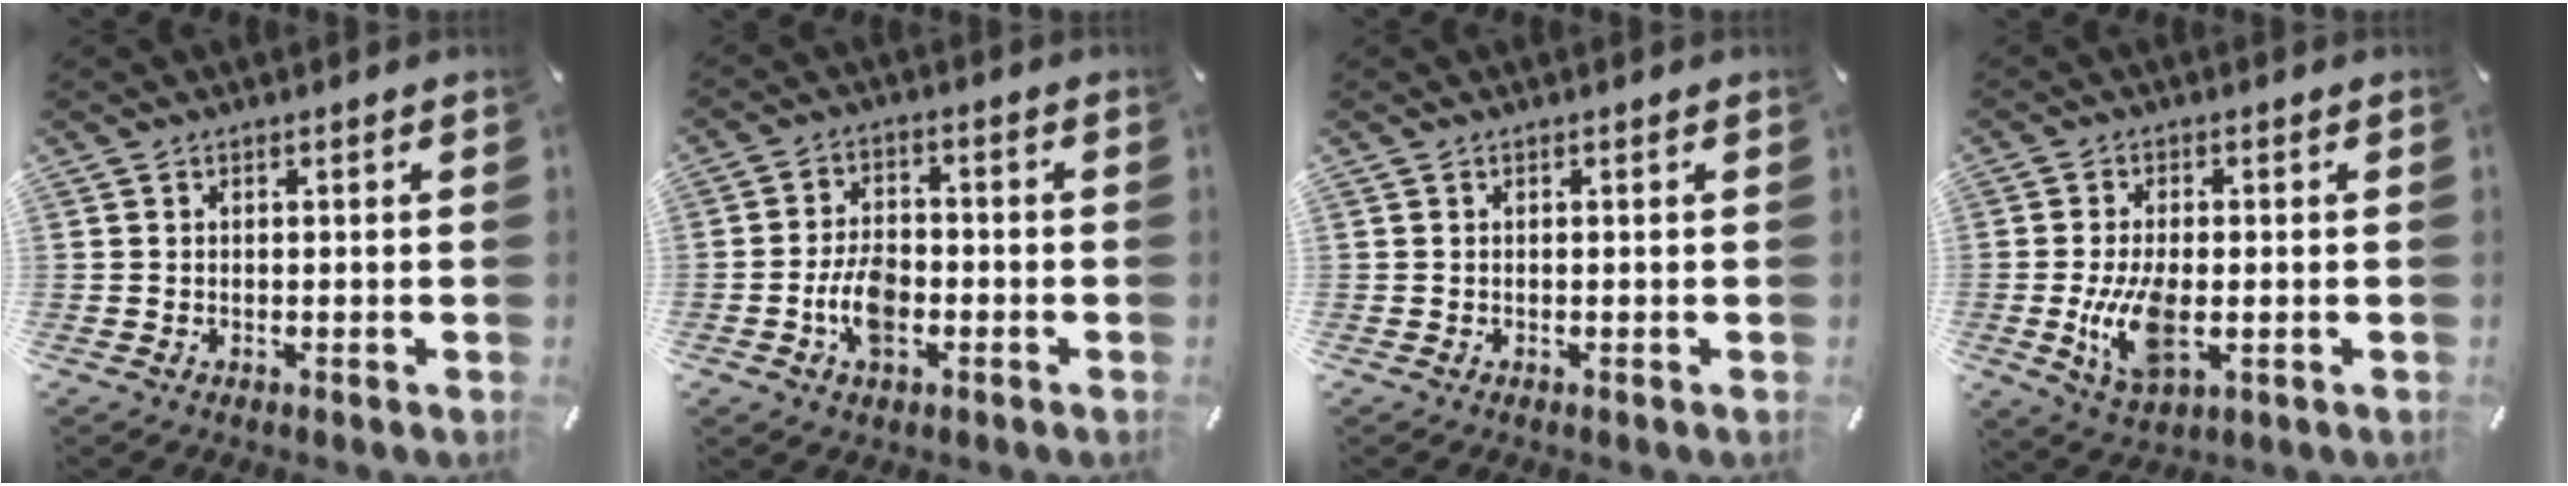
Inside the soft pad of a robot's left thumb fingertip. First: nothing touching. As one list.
[{"total": 7.8, "force": [-2.6, 4.8, 5.6], "torque": [-0.116, 0.012, -0.048]}, {"total": 0.0}, {"total": 10.0, "force": [-1.5, 5.1, 8.5], "torque": [-0.183, -0.017, -0.027]}]